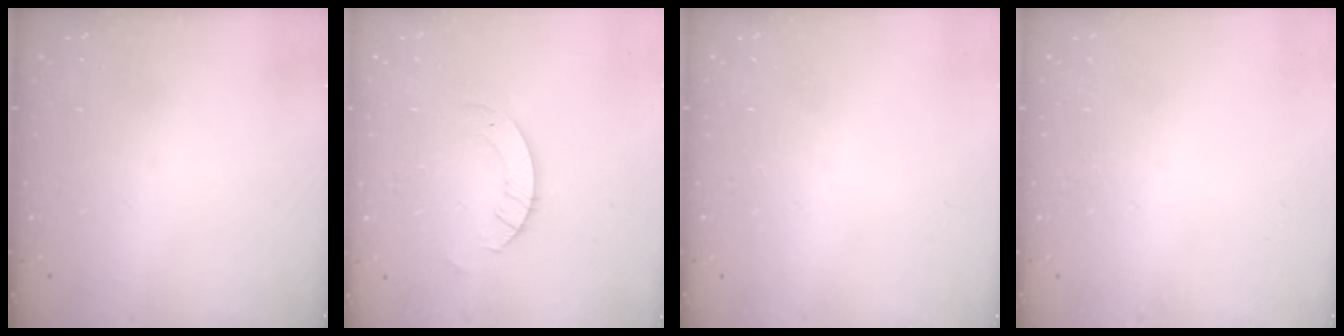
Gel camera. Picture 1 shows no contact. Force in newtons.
{"total": 3.5, "press": 3.5, "slide": 0.3}
{"total": 0.0}
{"total": 0.0}